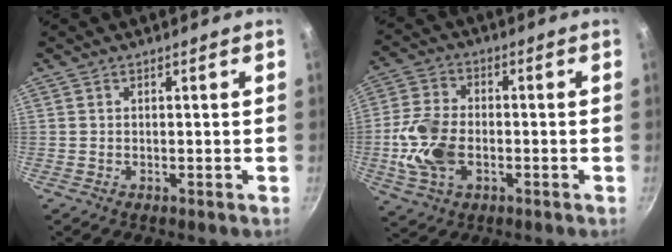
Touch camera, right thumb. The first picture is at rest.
{"total": 11.6, "force": [-2.2, 7.6, 8.6], "torque": [-0.164, 0.015, -0.046]}